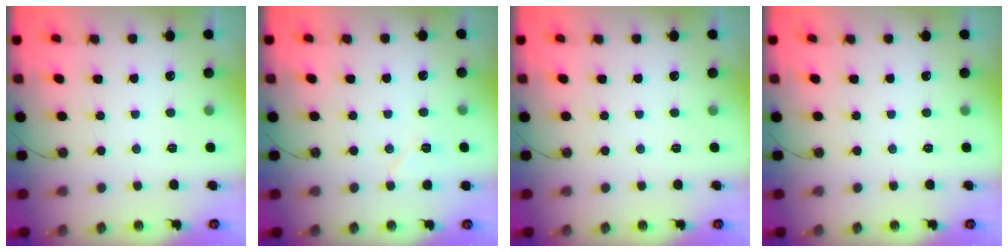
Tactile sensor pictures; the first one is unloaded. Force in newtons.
{"total": 6.2, "press": 5.7, "slide": 2.5}
{"total": 0.0}
{"total": 0.0}